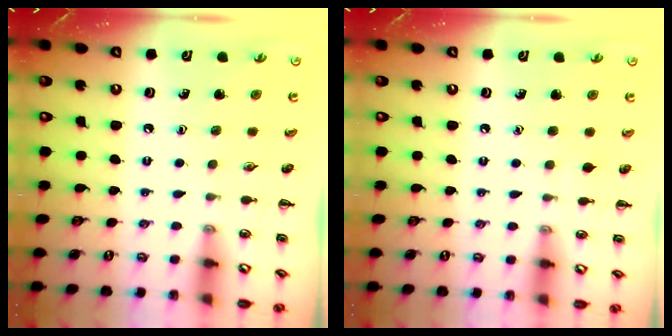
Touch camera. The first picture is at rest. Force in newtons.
{"total": 2.3, "press": 2.0, "slide": 1.0}